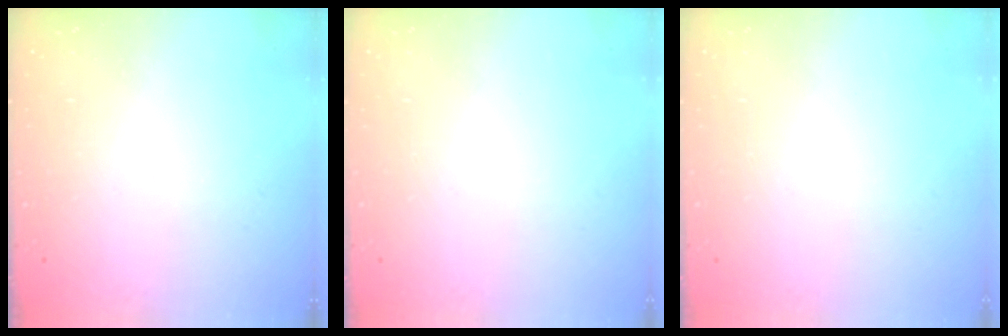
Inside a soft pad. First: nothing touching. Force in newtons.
{"total": 1.8, "press": 1.7, "slide": 0.1}
{"total": 1.8, "press": 1.7, "slide": 0.1}